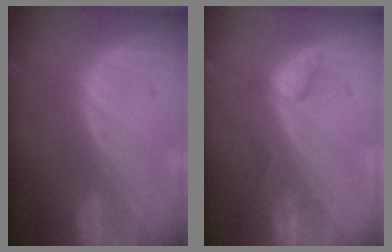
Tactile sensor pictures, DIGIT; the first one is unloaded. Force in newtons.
{"total": 2.8, "press": 2.7, "slide": 0.4}